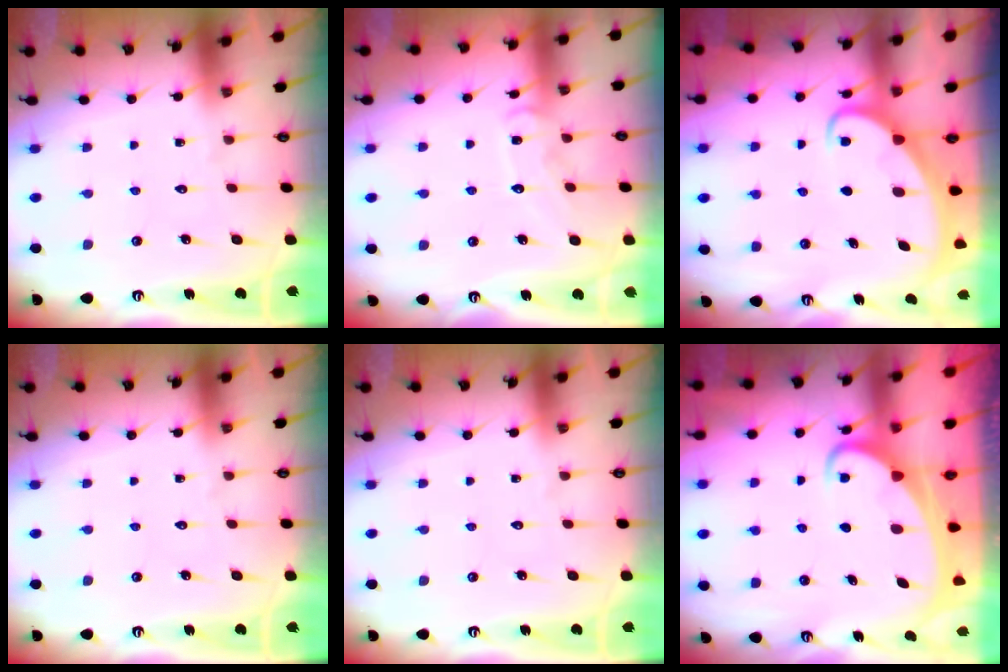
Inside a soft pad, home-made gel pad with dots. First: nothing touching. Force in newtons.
{"total": 9.7, "press": 9.7, "slide": 0.7}
{"total": 3.4, "press": 3.4, "slide": 0.4}
{"total": 0.0}
{"total": 0.0}
{"total": 3.1, "press": 3.1, "slide": 0.3}